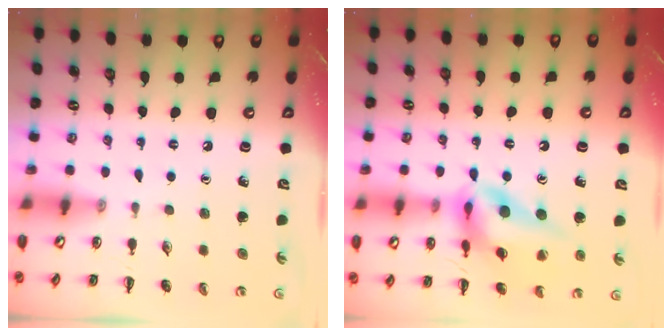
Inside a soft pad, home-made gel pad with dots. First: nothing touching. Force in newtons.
{"total": 16.0, "press": 15.7, "slide": 2.7}